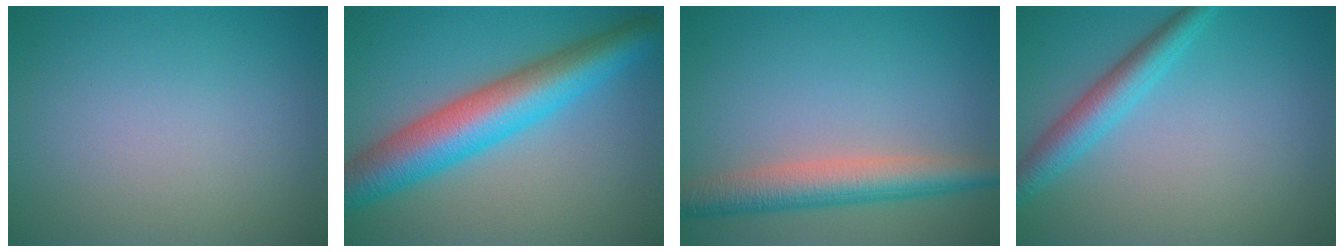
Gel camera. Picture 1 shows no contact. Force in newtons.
{"total": 8.6, "press": 8.6, "slide": 0.2}
{"total": 5.1, "press": 5.1, "slide": 0.3}
{"total": 3.4, "press": 3.4, "slide": 0.1}